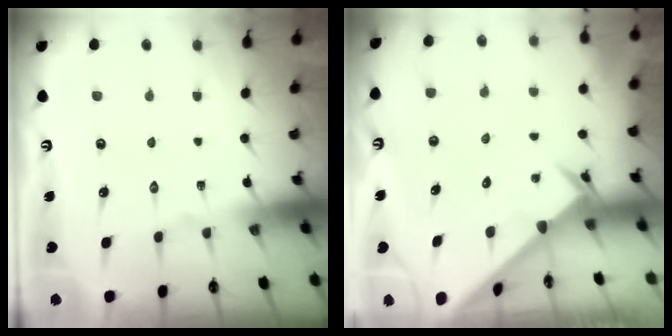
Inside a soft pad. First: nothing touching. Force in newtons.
{"total": 2.4, "press": 2.4, "slide": 0.2}